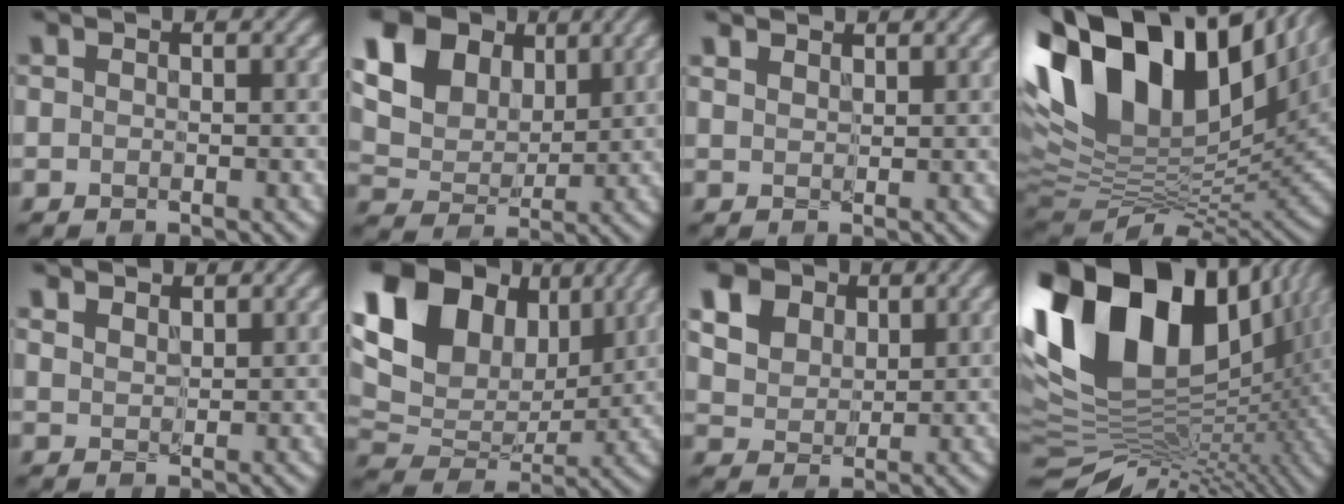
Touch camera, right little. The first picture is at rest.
{"total": 12.1, "force": [5.5, 8.2, 6.9], "torque": [-0.158, 0.032, 0.089]}
{"total": 2.8, "force": [2.2, 1.2, 1.2], "torque": [-0.031, 0.006, 0.033]}
{"total": 17.8, "force": [7.4, 9.9, 12.8], "torque": [-0.281, 0.033, 0.135]}
{"total": 3.5, "force": [2.8, 1.5, 1.6], "torque": [-0.039, 0.008, 0.040]}
{"total": 15.8, "force": [6.2, 10.6, 9.9], "torque": [-0.217, 0.037, 0.109]}
{"total": 10.2, "force": [5.3, 7.2, 4.9], "torque": [-0.154, 0.028, 0.097]}
{"total": 17.4, "force": [3.6, 11.5, 12.6], "torque": [-0.246, 0.020, 0.059]}